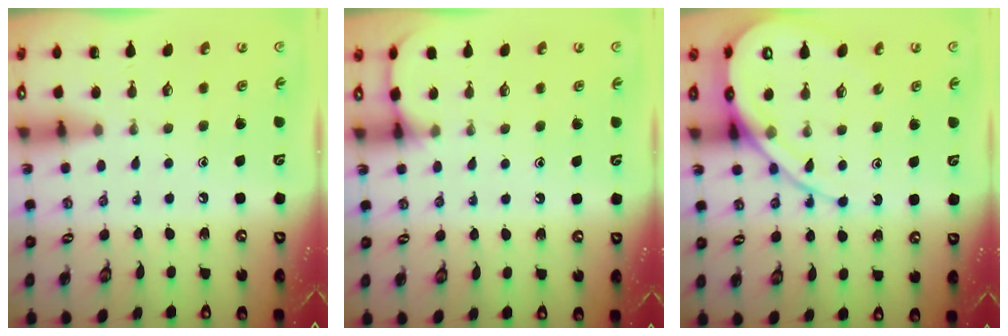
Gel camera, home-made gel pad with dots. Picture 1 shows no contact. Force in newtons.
{"total": 4.7, "press": 4.7, "slide": 0.5}
{"total": 13.7, "press": 13.6, "slide": 1.4}